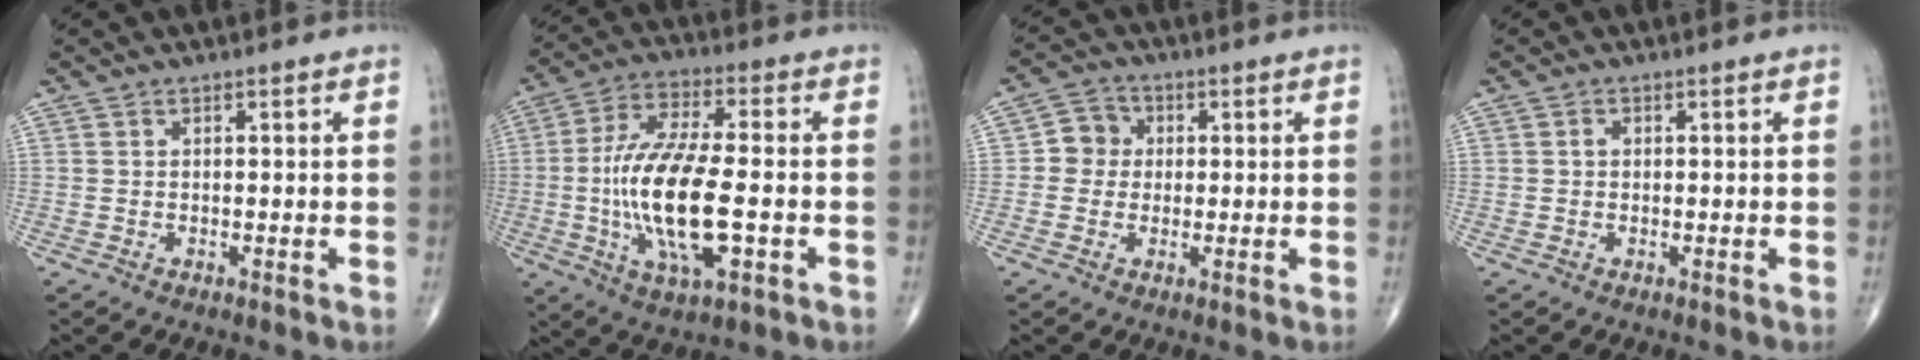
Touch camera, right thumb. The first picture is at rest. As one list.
[{"total": 18.1, "force": [-2.8, 6.5, 16.6], "torque": [-0.329, 0.010, -0.048]}, {"total": 5.1, "force": [0.3, 4.8, 1.7], "torque": [-0.002, 0.009, -0.006]}, {"total": 1.0, "force": [0.1, 0.8, 0.6], "torque": [-0.007, 0.003, 0.001]}]